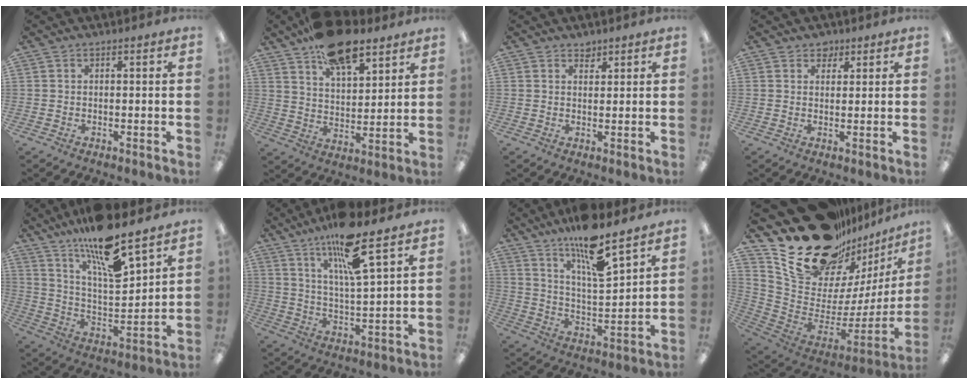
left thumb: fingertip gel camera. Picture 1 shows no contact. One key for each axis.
{"total": 15.8, "fx": 11.0, "fy": 7.4, "fz": 8.5, "tx": -0.138, "ty": -0.050, "tz": 0.196}
{"total": 1.9, "fx": 1.8, "fy": 0.8, "fz": 0.1, "tx": 0.004, "ty": -0.009, "tz": 0.032}
{"total": 3.0, "fx": 2.2, "fy": 2.0, "fz": 0.4, "tx": 0.003, "ty": -0.008, "tz": 0.038}
{"total": 15.7, "fx": 12.6, "fy": 2.9, "fz": 8.9, "tx": -0.160, "ty": -0.085, "tz": 0.211}
{"total": 13.6, "fx": 9.4, "fy": 2.4, "fz": 9.5, "tx": -0.175, "ty": -0.044, "tz": 0.157}
{"total": 13.5, "fx": 10.9, "fy": 2.2, "fz": 7.7, "tx": -0.141, "ty": -0.070, "tz": 0.182}
{"total": 28.3, "fx": 19.9, "fy": 14.5, "fz": 13.9, "tx": -0.209, "ty": -0.143, "tz": 0.389}